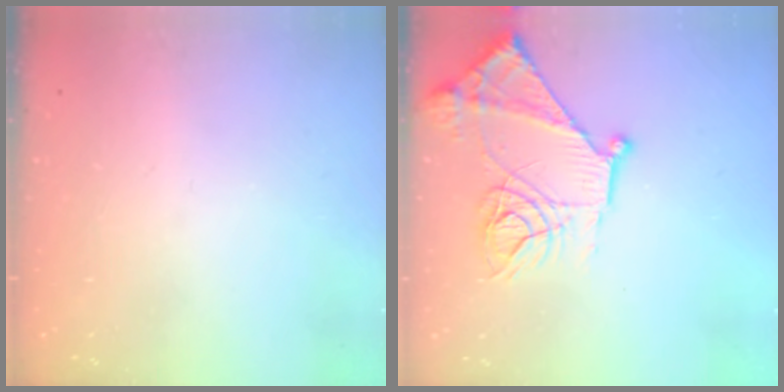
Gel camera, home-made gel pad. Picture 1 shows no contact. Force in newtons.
{"total": 15.5, "press": 15.4, "slide": 1.4}